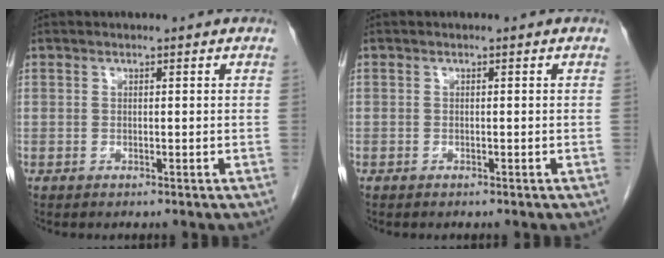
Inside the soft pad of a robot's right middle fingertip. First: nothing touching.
{"total": 0.0}